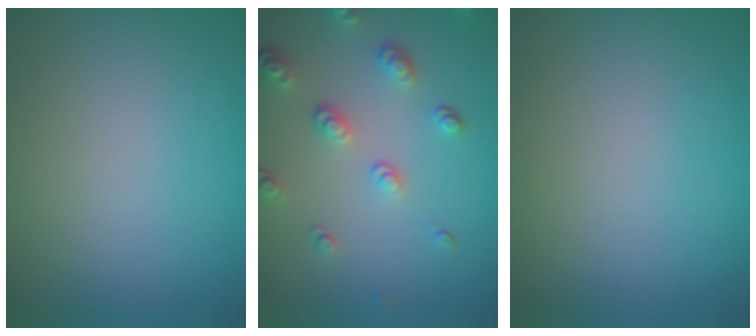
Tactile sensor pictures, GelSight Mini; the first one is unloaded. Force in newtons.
{"total": 2.9, "press": 2.6, "slide": 1.3}
{"total": 0.0}